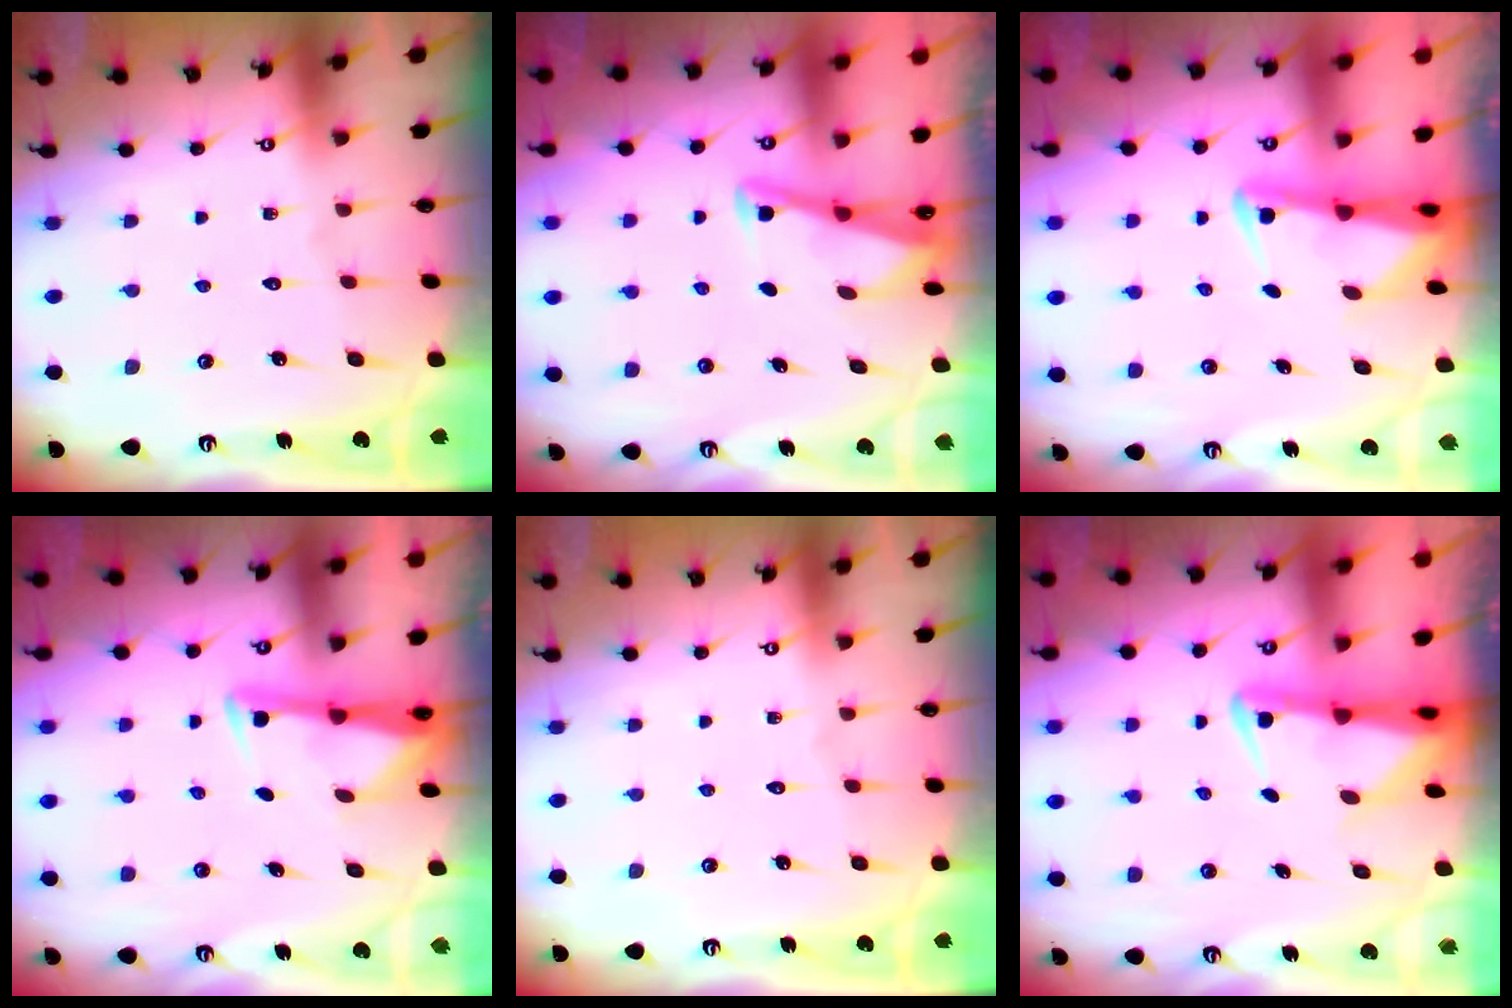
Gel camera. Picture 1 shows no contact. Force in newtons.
{"total": 2.9, "press": 2.9, "slide": 0.3}
{"total": 2.1, "press": 2.1, "slide": 0.5}
{"total": 3.3, "press": 3.2, "slide": 0.5}
{"total": 0.0}
{"total": 3.2, "press": 3.1, "slide": 0.6}